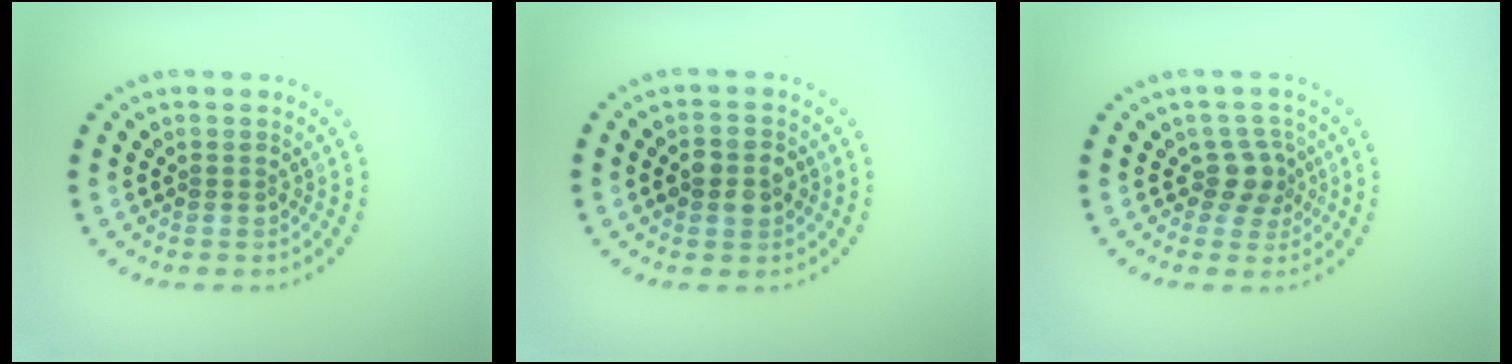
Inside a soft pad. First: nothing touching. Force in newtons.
{"total": 2.7, "press": 2.7, "slide": 0.1}
{"total": 2.5, "press": 1.9, "slide": 1.6}